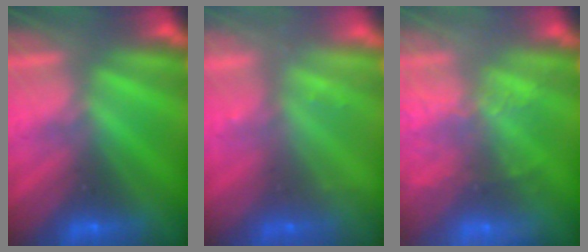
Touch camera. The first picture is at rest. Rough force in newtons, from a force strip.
{"total": 2.3}
{"total": 8.7}